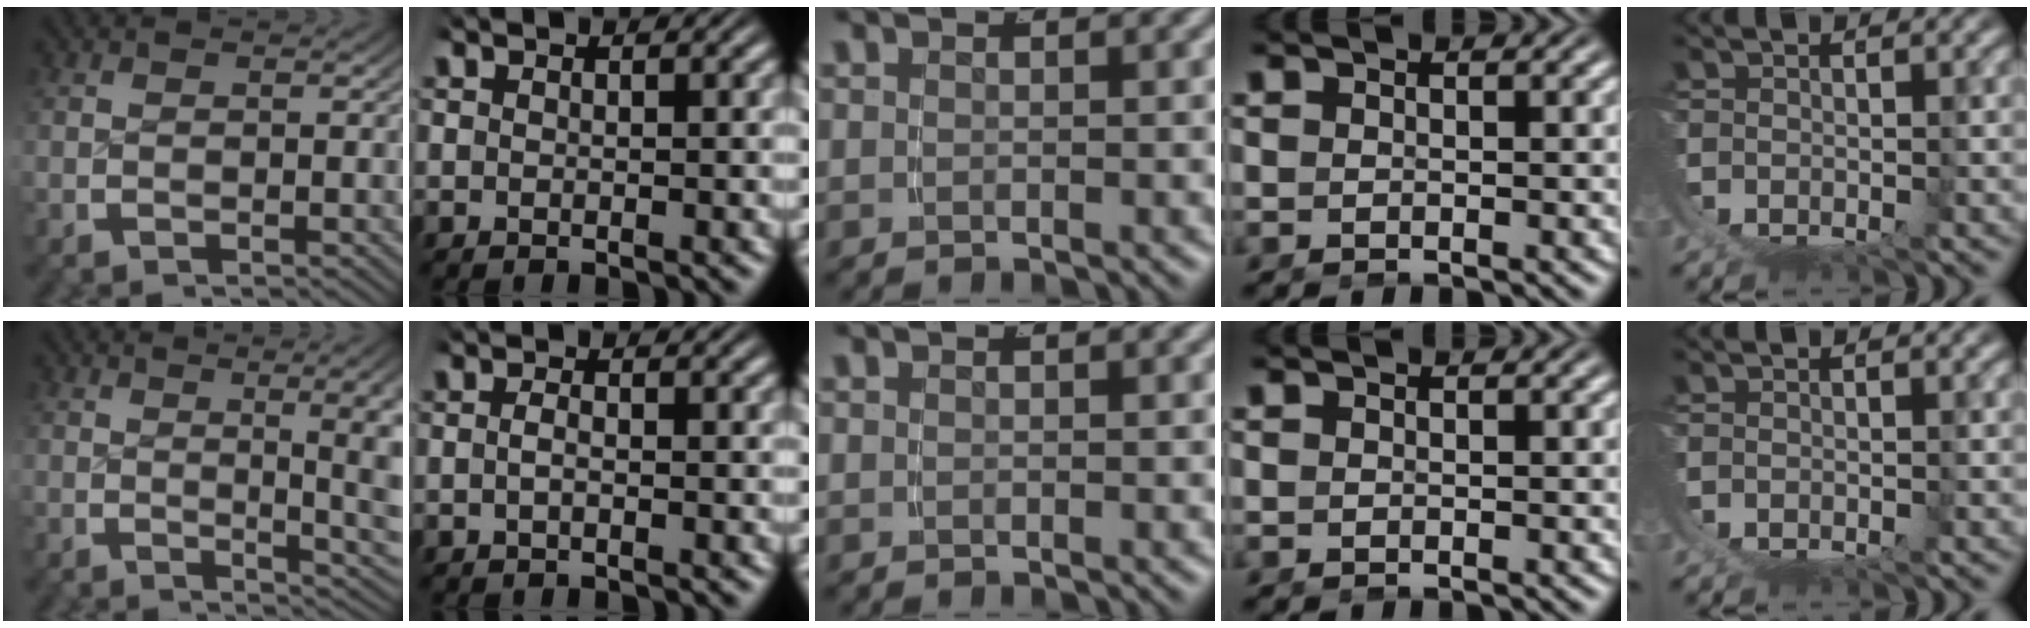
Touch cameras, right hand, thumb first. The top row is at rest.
{"thumb": {"total": 7.7, "force": [0.3, 3.1, 7.0], "torque": [-0.083, -0.009, 0.009]}, "index": {"total": 1.0, "force": [-0.6, 0.1, 0.8], "torque": [-0.022, -0.006, -0.009]}}